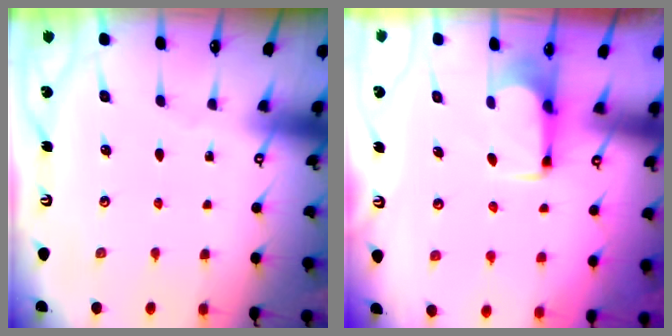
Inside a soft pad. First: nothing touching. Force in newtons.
{"total": 2.8, "press": 2.8, "slide": 0.5}